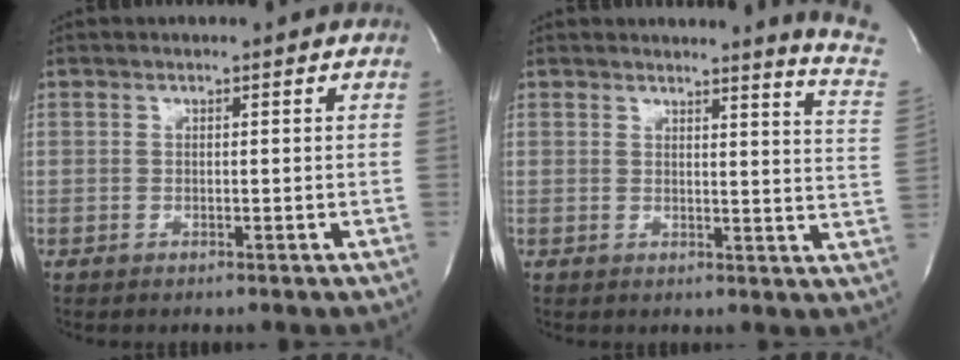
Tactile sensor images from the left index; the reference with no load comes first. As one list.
[{"total": 8.1, "force": [7.7, -1.9, 1.5], "torque": [-0.020, -0.106, 0.061]}]